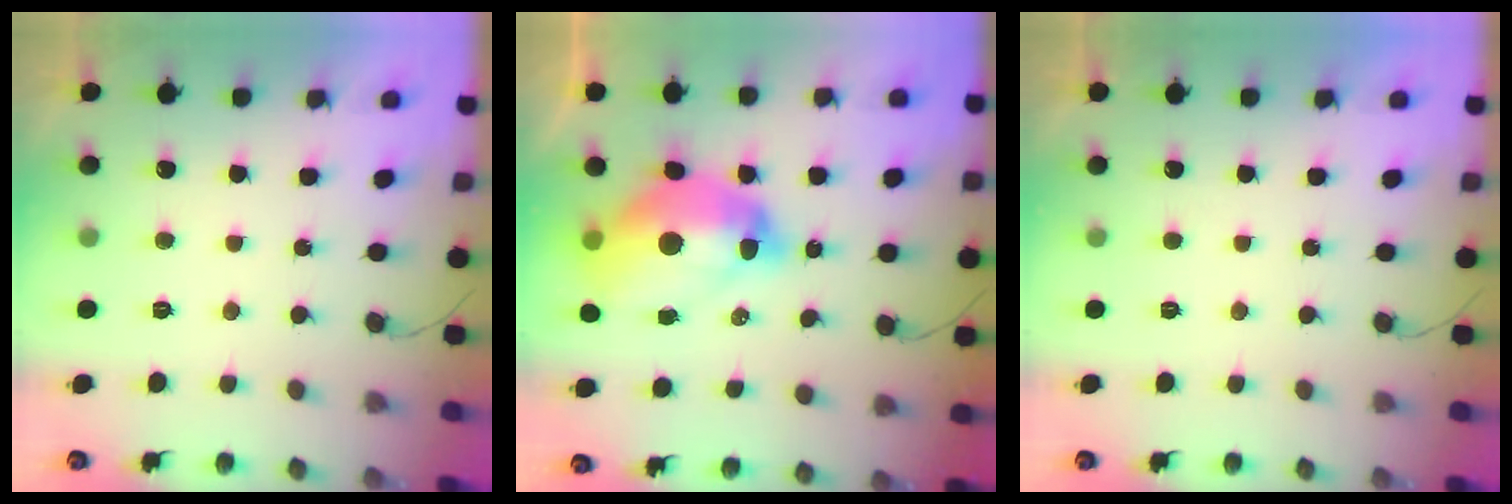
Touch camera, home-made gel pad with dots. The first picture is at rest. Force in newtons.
{"total": 17.0, "press": 16.9, "slide": 1.8}
{"total": 0.0}